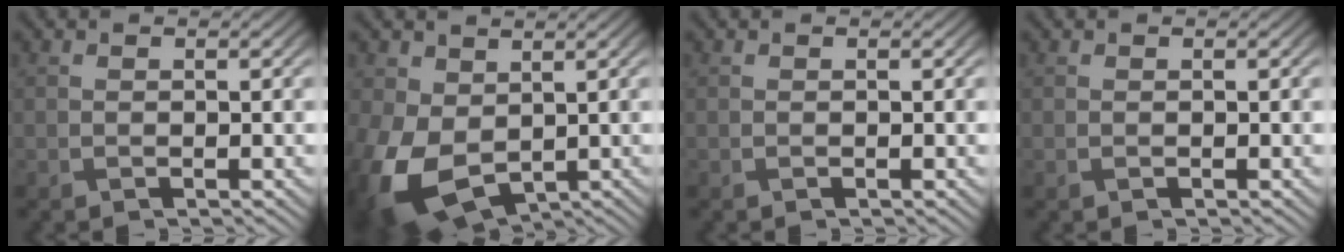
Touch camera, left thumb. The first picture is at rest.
{"total": 11.5, "force": [-0.8, 8.1, 8.1], "torque": [-0.224, -0.037, -0.003]}
{"total": 0.0}
{"total": 0.0}